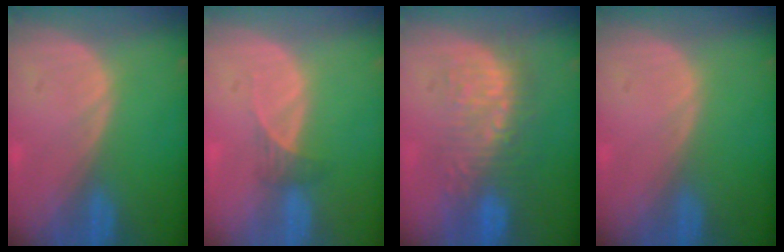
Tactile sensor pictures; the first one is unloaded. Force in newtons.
{"total": 1.8, "press": 1.6, "slide": 0.8}
{"total": 9.2, "press": 8.6, "slide": 3.1}
{"total": 0.0}